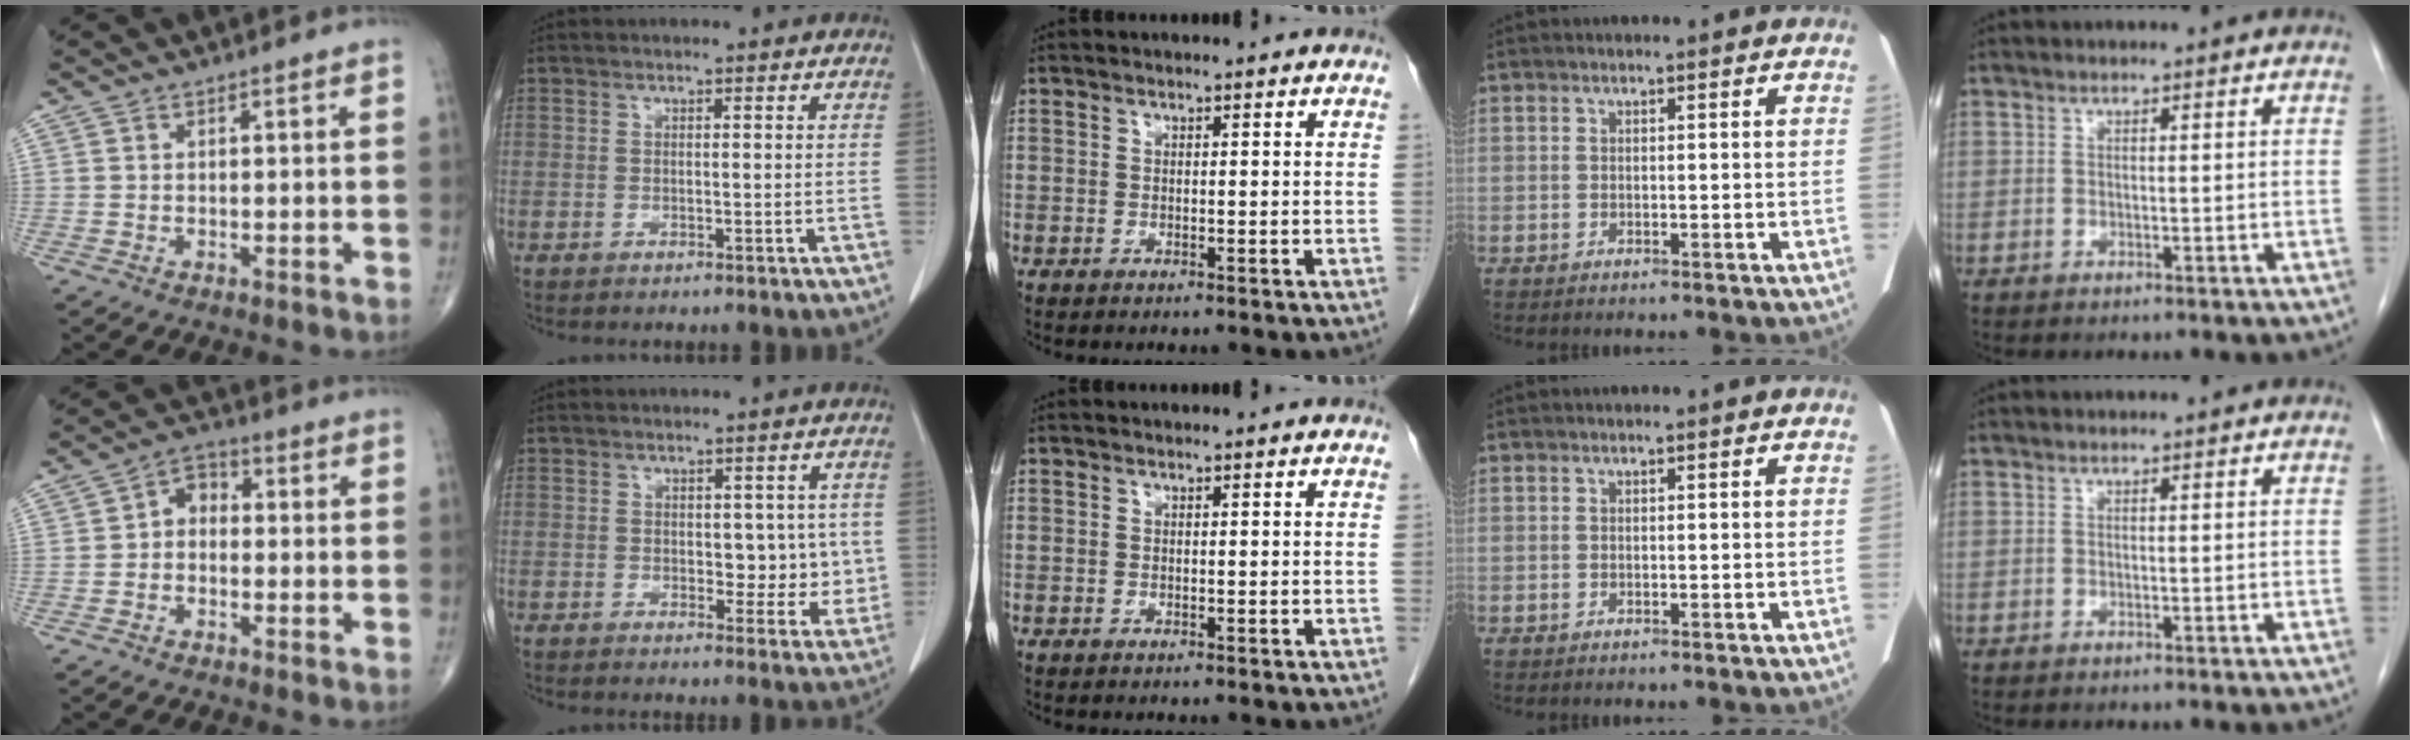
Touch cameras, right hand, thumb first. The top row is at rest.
{"thumb": {"total": 4.4, "force": [-0.4, 3.4, 2.8], "torque": [-0.024, 0.020, -0.024]}, "index": {"total": 5.2, "force": [0.3, 3.4, 3.9], "torque": [-0.027, 0.005, 0.010]}}